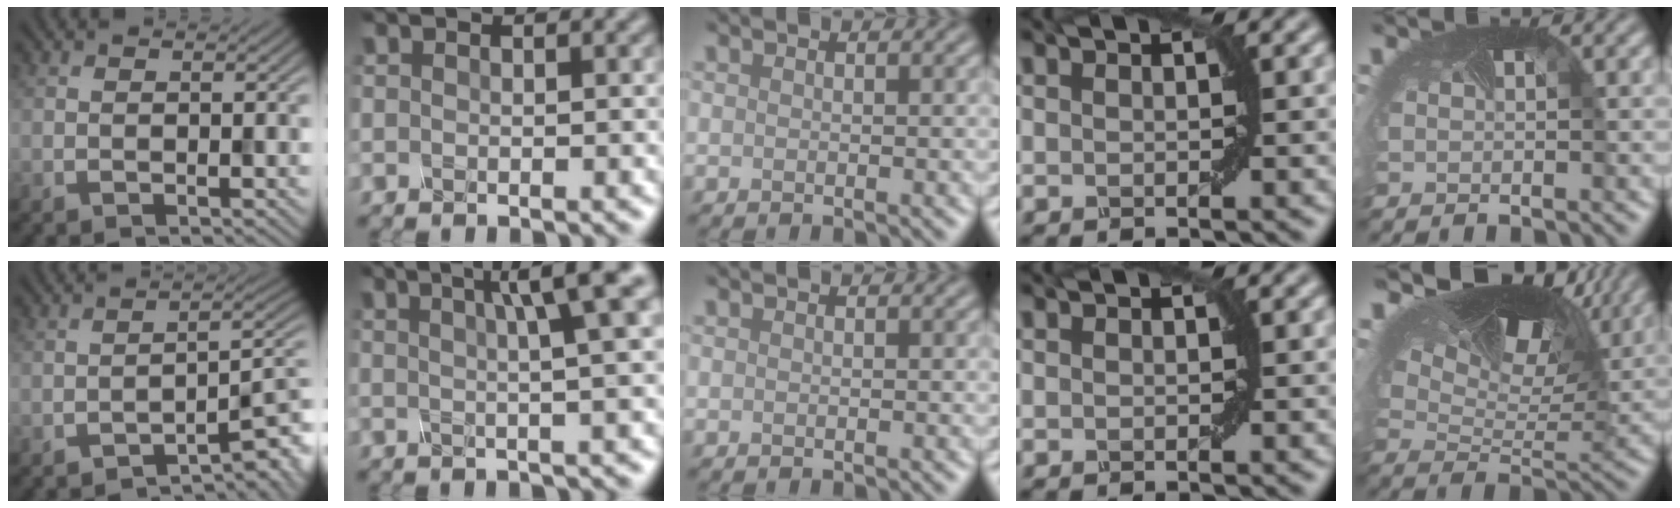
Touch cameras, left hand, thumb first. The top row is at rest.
{"thumb": {"total": 4.8, "force": [-3.4, 1.0, 3.3], "torque": [-0.044, 0.007, -0.058]}, "index": {"total": 6.3, "force": [2.1, 1.2, 5.9], "torque": [-0.058, 0.027, 0.022]}, "little": {"total": 10.8, "force": [7.6, 4.6, 6.1], "torque": [-0.132, 0.007, 0.132]}}